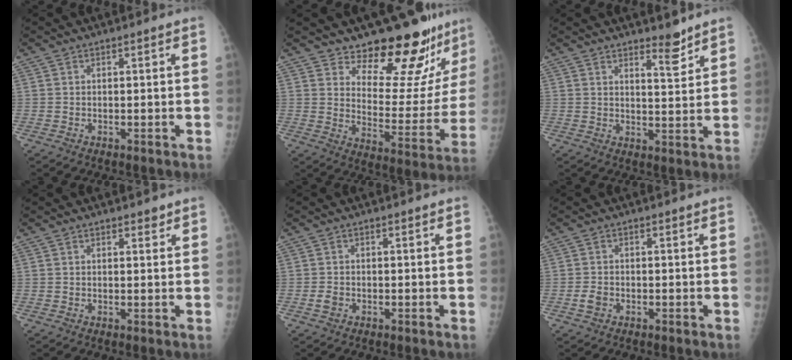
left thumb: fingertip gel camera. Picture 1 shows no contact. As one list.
[{"total": 18.7, "force": [16.3, 5.6, 7.1], "torque": [-0.040, -0.141, 0.214]}, {"total": 4.5, "force": [3.6, 1.1, 2.4], "torque": [-0.024, -0.033, 0.053]}, {"total": 1.4, "force": [1.1, 0.7, 0.6], "torque": [0.002, -0.006, 0.012]}, {"total": 1.6, "force": [-0.6, 1.2, 0.9], "torque": [-0.015, 0.002, -0.012]}, {"total": 2.2, "force": [-0.9, 1.6, 1.2], "torque": [-0.021, 0.002, -0.016]}]